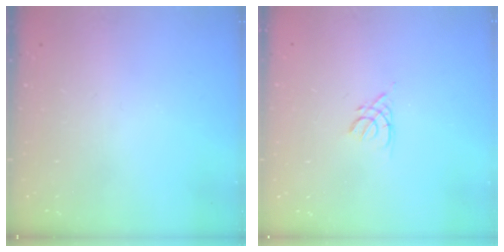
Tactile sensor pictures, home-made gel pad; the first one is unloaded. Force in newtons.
{"total": 2.5, "press": 2.5, "slide": 0.6}